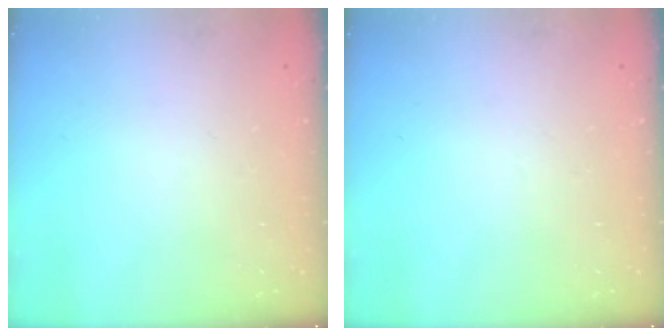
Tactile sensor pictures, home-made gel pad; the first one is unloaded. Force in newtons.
{"total": 0.0}